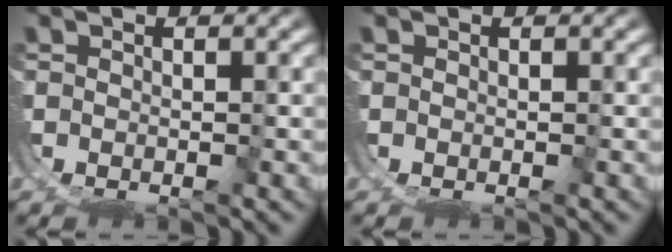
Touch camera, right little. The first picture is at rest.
{"total": 0.0}